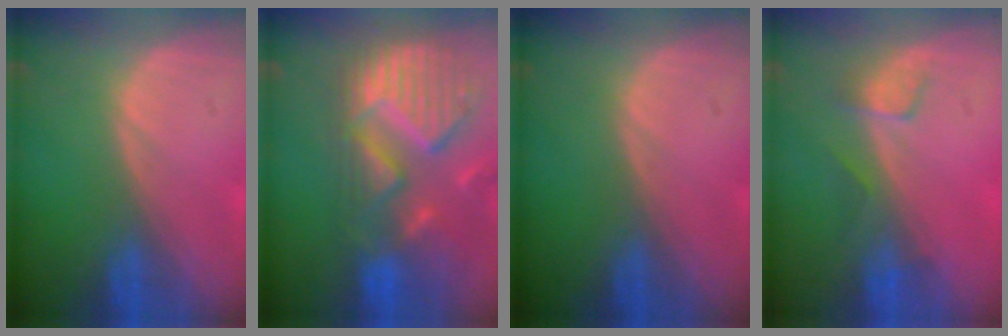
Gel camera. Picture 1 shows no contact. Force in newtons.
{"total": 13.5, "press": 11.4, "slide": 7.2}
{"total": 0.0}
{"total": 3.4, "press": 3.0, "slide": 1.5}